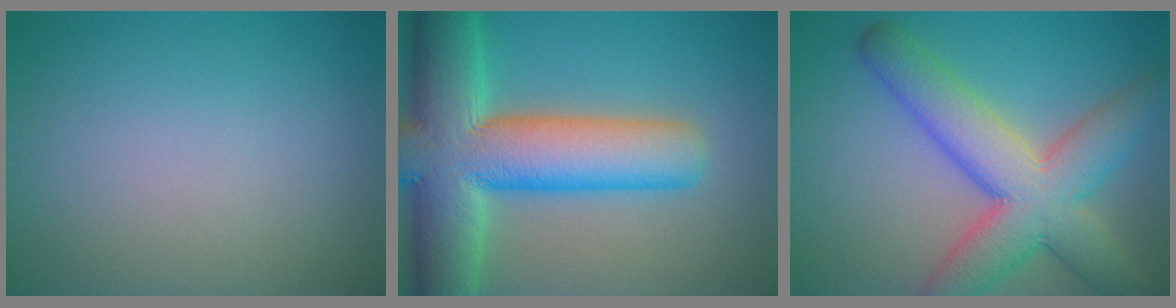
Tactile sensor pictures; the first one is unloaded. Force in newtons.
{"total": 13.4, "press": 13.4, "slide": 0.7}
{"total": 9.2, "press": 9.2, "slide": 0.3}